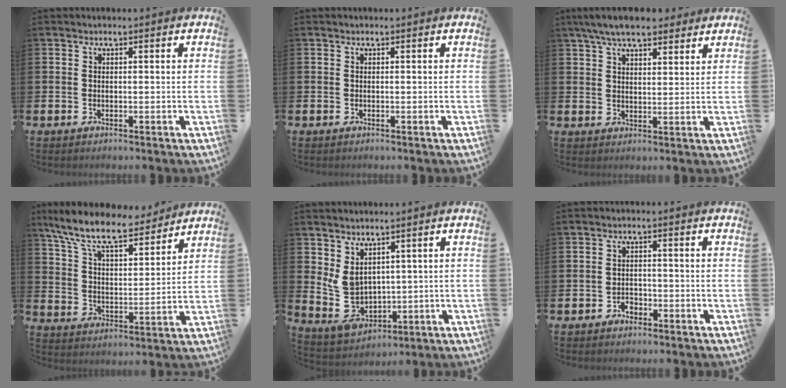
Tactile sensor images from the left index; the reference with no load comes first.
{"total": 0.0}
{"total": 6.9, "force": [6.1, 1.8, 2.7], "torque": [-0.068, -0.012, 0.113]}
{"total": 10.0, "force": [8.7, 2.5, 4.2], "torque": [-0.123, -0.047, 0.155]}
{"total": 4.9, "force": [2.6, 3.4, 2.4], "torque": [-0.059, -0.015, 0.048]}
{"total": 1.7, "force": [-1.3, 1.0, 0.5], "torque": [-0.017, 0.004, -0.027]}